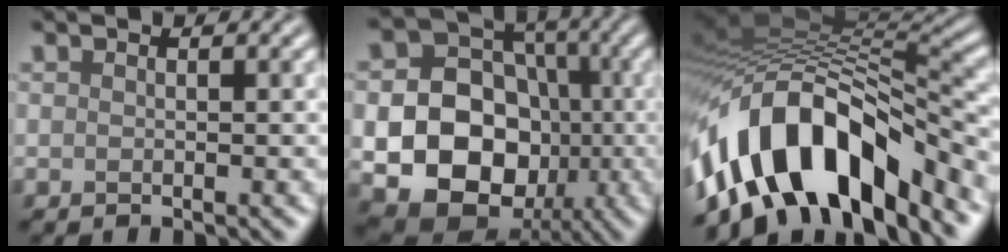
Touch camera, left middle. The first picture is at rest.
{"total": 14.5, "force": [-2.7, 12.0, 7.6], "torque": [-0.119, -0.028, -0.068]}
{"total": 13.8, "force": [-6.8, 6.9, 9.8], "torque": [-0.154, 0.012, -0.129]}